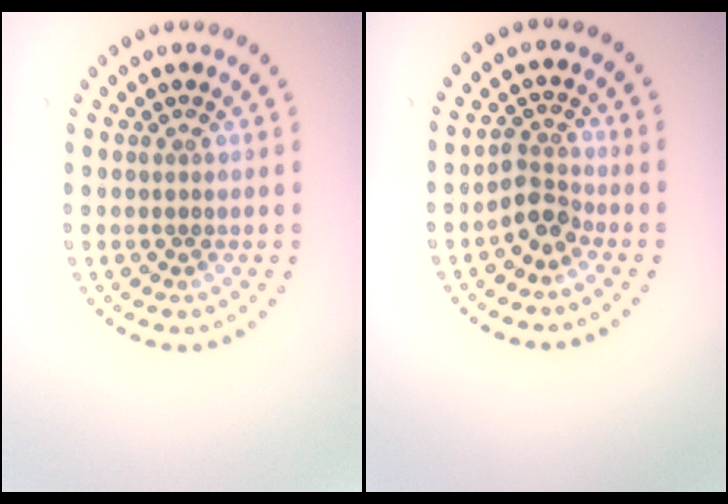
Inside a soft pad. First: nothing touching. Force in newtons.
{"total": 2.4, "press": 1.7, "slide": 1.7}